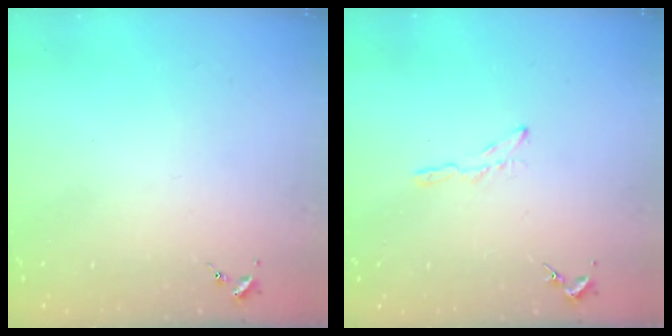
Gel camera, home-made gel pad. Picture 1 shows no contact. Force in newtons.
{"total": 3.6, "press": 3.5, "slide": 0.4}